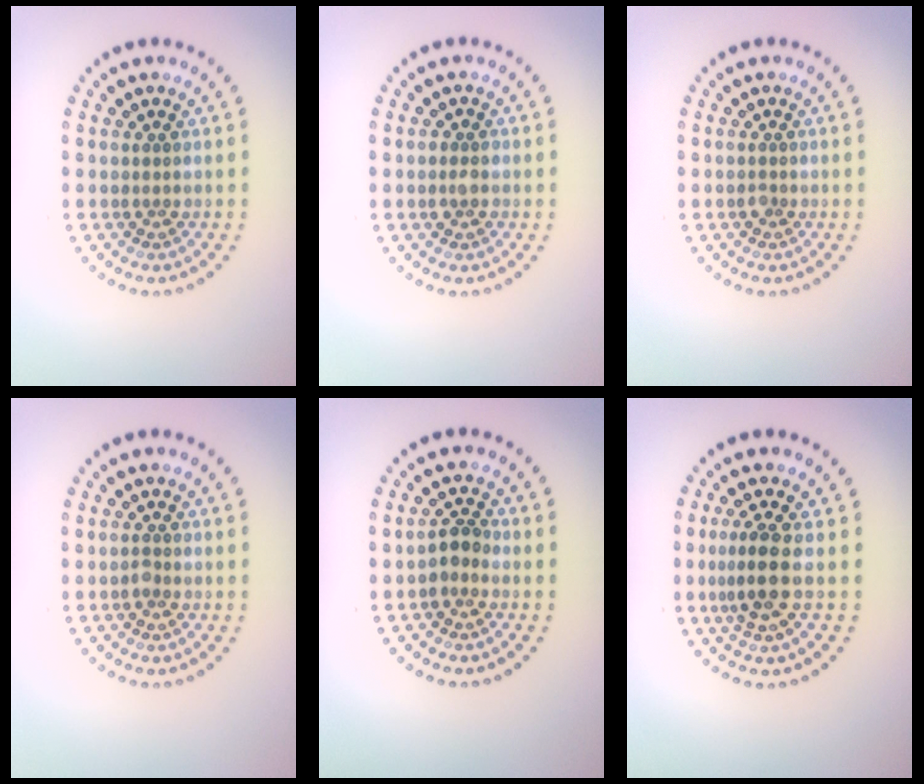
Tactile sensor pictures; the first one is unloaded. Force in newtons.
{"total": 1.4, "press": 1.3, "slide": 0.4}
{"total": 0.6, "press": 0.4, "slide": 0.4}
{"total": 0.6, "press": 0.5, "slide": 0.4}
{"total": 1.7, "press": 1.5, "slide": 1.0}
{"total": 2.9, "press": 2.4, "slide": 1.5}